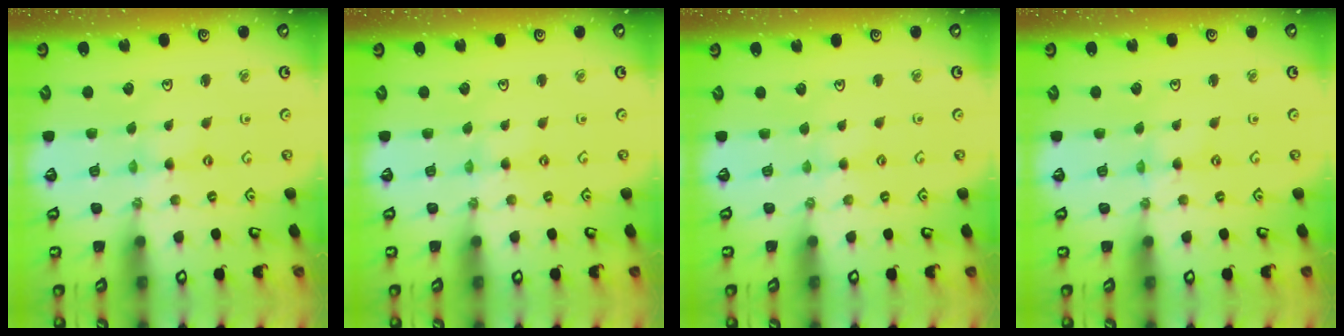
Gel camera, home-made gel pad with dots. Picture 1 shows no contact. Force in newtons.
{"total": 0.0}
{"total": 2.8, "press": 2.7, "slide": 0.4}
{"total": 0.0}